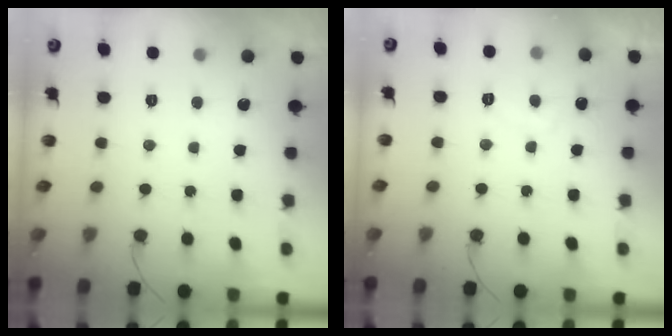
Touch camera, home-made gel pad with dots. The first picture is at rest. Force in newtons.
{"total": 3.2, "press": 3.1, "slide": 0.5}